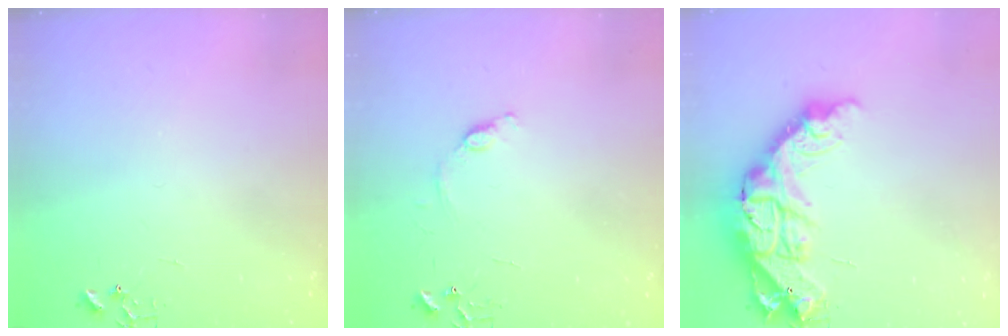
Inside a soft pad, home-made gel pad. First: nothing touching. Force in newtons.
{"total": 7.3, "press": 7.3, "slide": 0.7}
{"total": 21.4, "press": 21.3, "slide": 2.0}